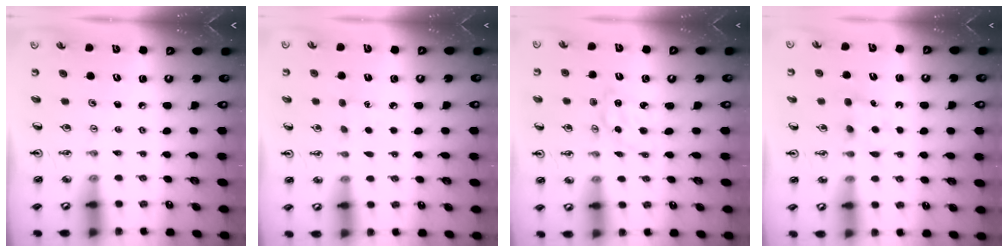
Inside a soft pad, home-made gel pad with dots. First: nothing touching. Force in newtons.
{"total": 4.6, "press": 4.5, "slide": 0.5}
{"total": 2.5, "press": 2.5, "slide": 0.3}
{"total": 5.2, "press": 5.1, "slide": 0.7}